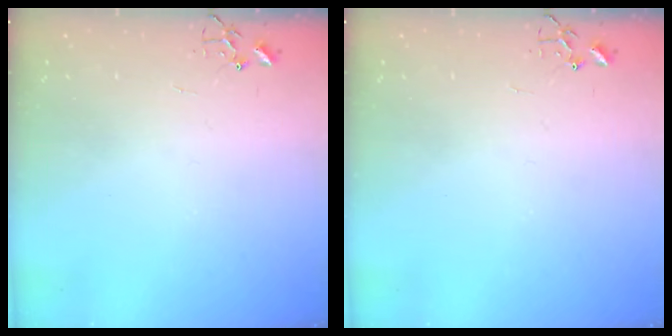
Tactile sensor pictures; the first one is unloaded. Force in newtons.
{"total": 0.0}